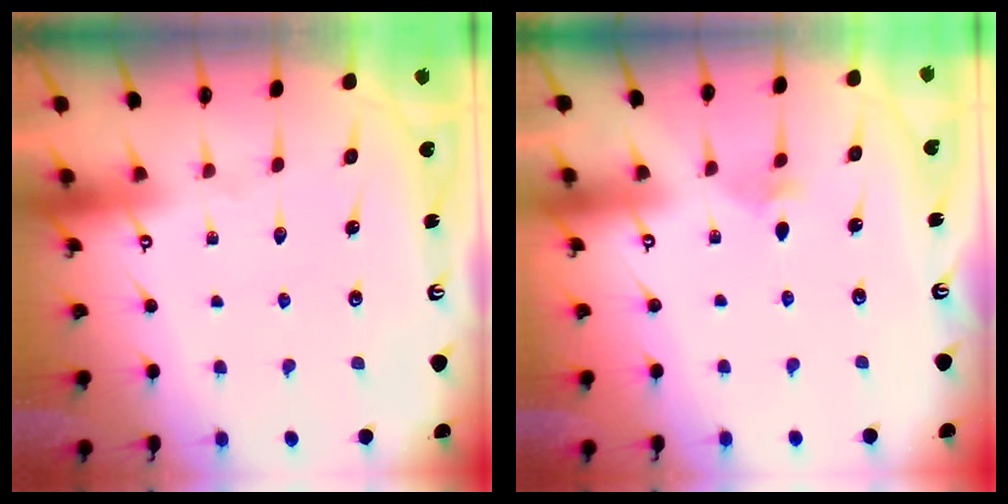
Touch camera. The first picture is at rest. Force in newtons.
{"total": 1.7, "press": 1.6, "slide": 0.5}